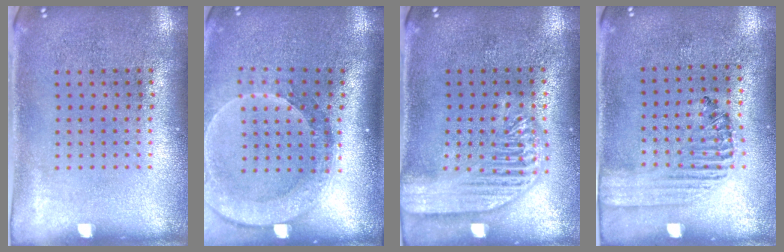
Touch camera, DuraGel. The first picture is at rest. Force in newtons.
{"total": 2.6, "press": 2.0, "slide": 1.7}
{"total": 2.4, "press": 2.4, "slide": 0.3}
{"total": 1.4, "press": 1.2, "slide": 0.7}